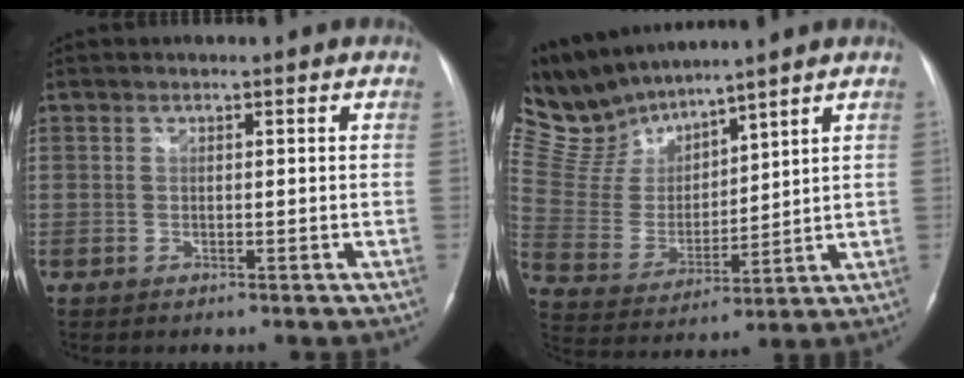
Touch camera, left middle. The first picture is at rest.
{"total": 11.1, "force": [10.5, 2.3, 2.4], "torque": [-0.075, 0.013, 0.228]}